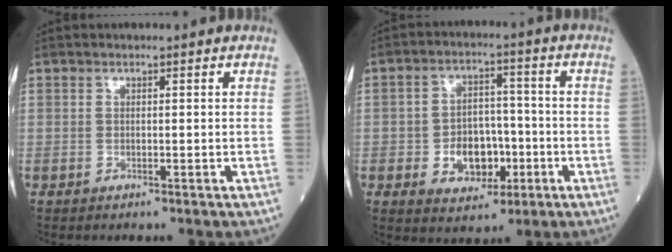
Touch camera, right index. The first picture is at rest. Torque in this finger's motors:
{"motor_torque": [0.30, 0.04, 0.17, 0.04]}